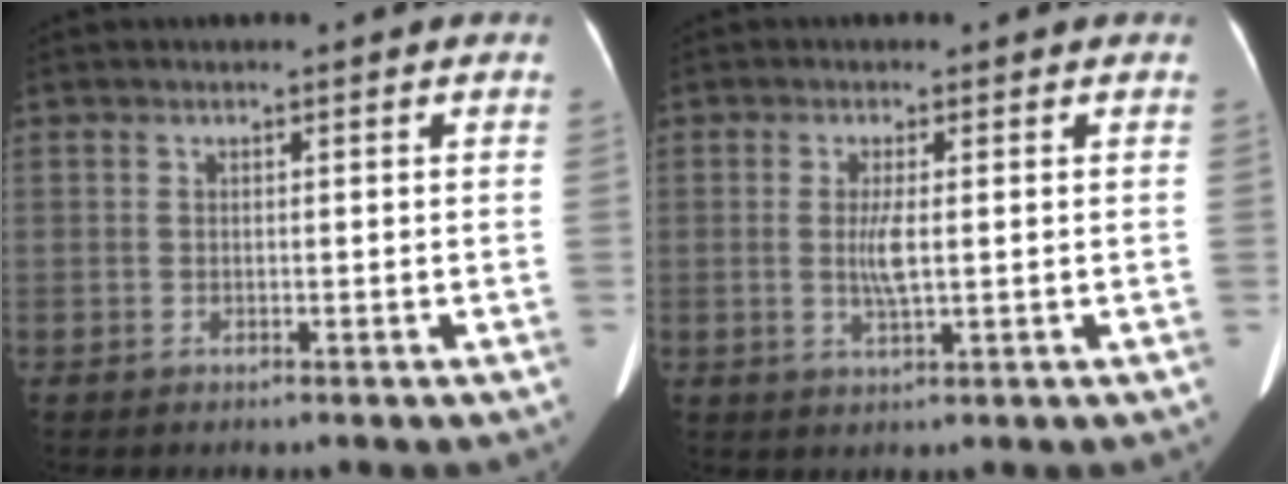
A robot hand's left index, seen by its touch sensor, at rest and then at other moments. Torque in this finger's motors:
{"motor_torque": [0.85, 0.05, 0.33, 0.09]}